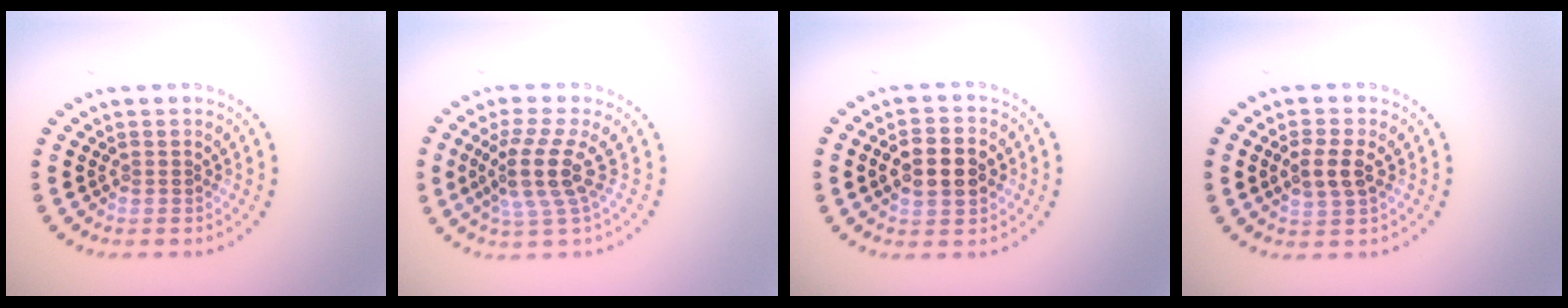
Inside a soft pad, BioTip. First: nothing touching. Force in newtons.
{"total": 3.9, "press": 2.8, "slide": 2.7}
{"total": 4.6, "press": 4.6, "slide": 0.3}
{"total": 2.5, "press": 2.5, "slide": 0.6}